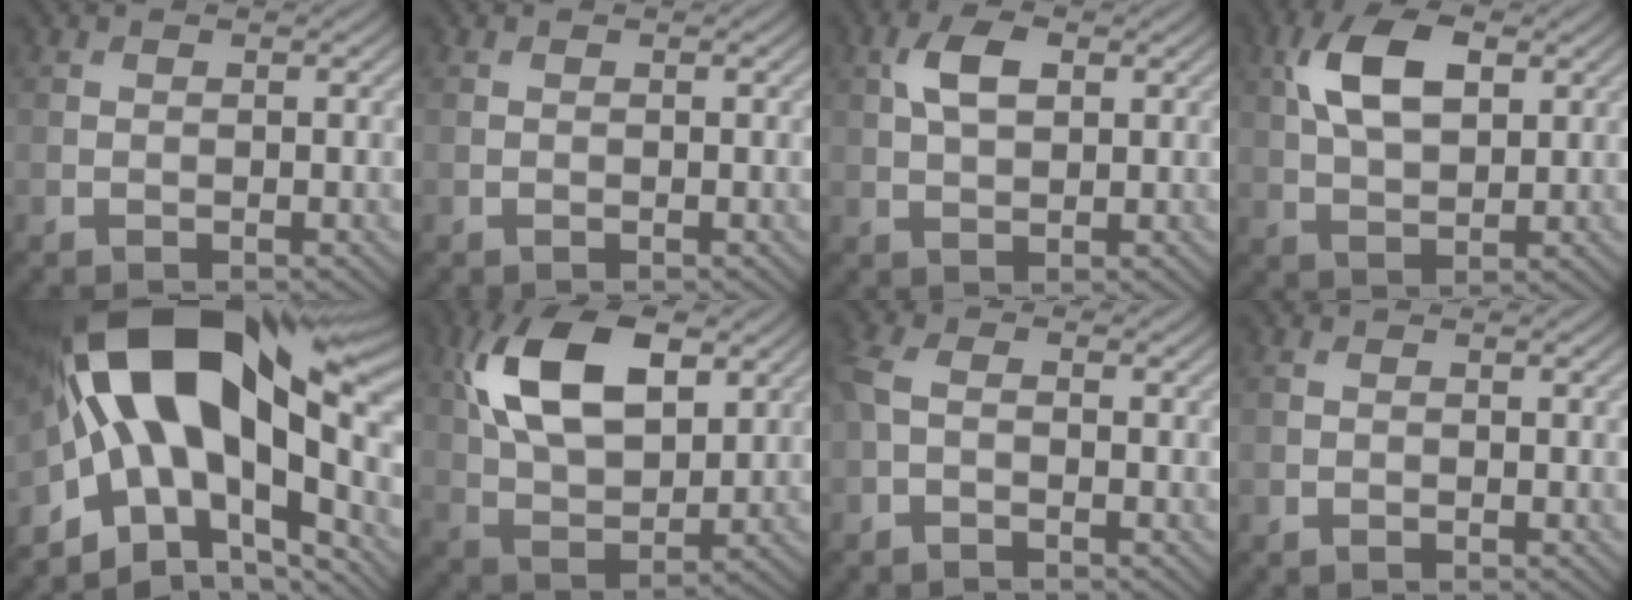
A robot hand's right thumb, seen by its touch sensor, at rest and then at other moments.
{"total": 0.0}
{"total": 4.5, "force": [1.4, 2.4, 3.6], "torque": [-0.079, 0.007, 0.024]}
{"total": 8.7, "force": [2.8, 4.6, 6.8], "torque": [-0.144, 0.010, 0.049]}
{"total": 20.1, "force": [1.2, 11.1, 16.8], "torque": [-0.329, -0.002, 0.029]}
{"total": 13.3, "force": [4.8, 7.1, 10.2], "torque": [-0.215, 0.011, 0.091]}
{"total": 3.2, "force": [-0.9, 1.5, 2.6], "torque": [-0.072, 0.002, -0.028]}
{"total": 0.0}